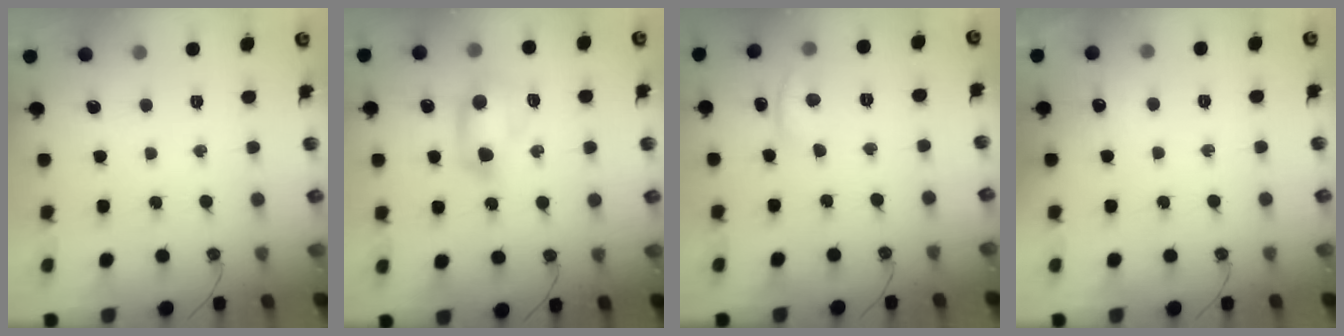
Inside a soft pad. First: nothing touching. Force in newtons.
{"total": 10.9, "press": 10.4, "slide": 3.4}
{"total": 3.8, "press": 3.8, "slide": 0.4}
{"total": 4.9, "press": 4.8, "slide": 1.0}